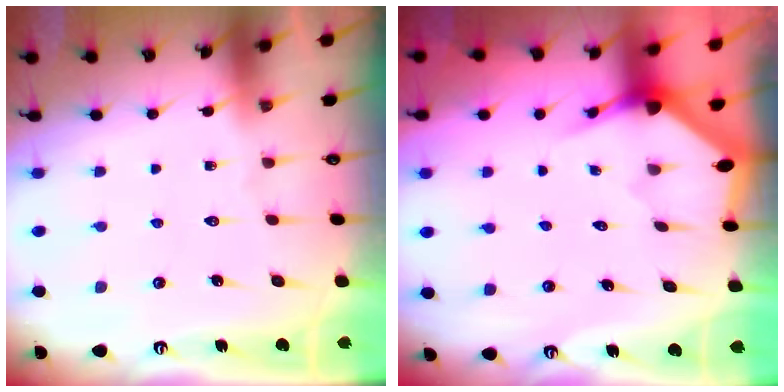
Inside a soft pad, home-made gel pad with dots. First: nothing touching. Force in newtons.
{"total": 2.9, "press": 2.9, "slide": 0.2}